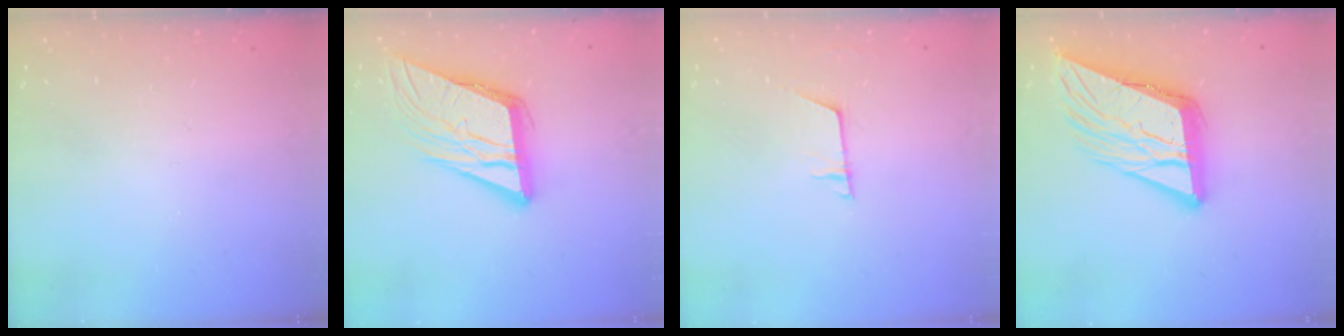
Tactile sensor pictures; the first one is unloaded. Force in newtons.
{"total": 13.7, "press": 13.5, "slide": 2.4}
{"total": 5.0, "press": 5.0, "slide": 0.4}
{"total": 16.4, "press": 16.2, "slide": 2.8}